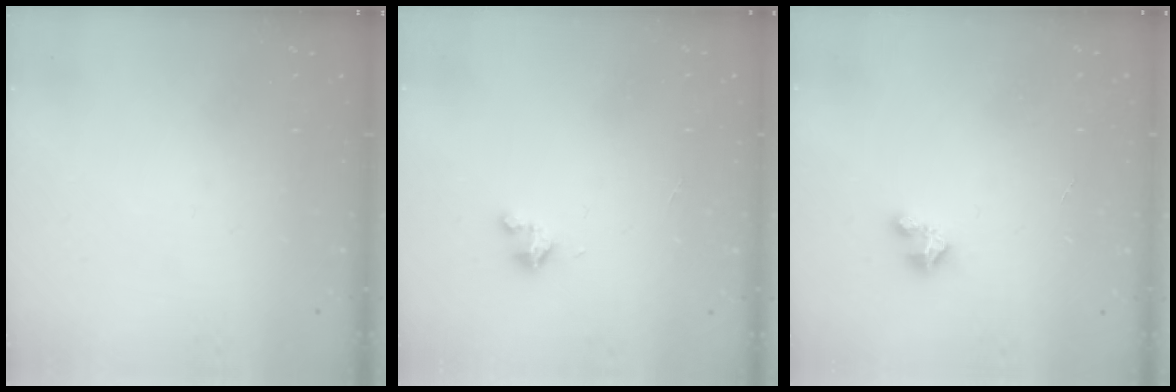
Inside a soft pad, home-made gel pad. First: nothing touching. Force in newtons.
{"total": 2.7, "press": 2.6, "slide": 0.4}
{"total": 1.7, "press": 1.6, "slide": 0.2}